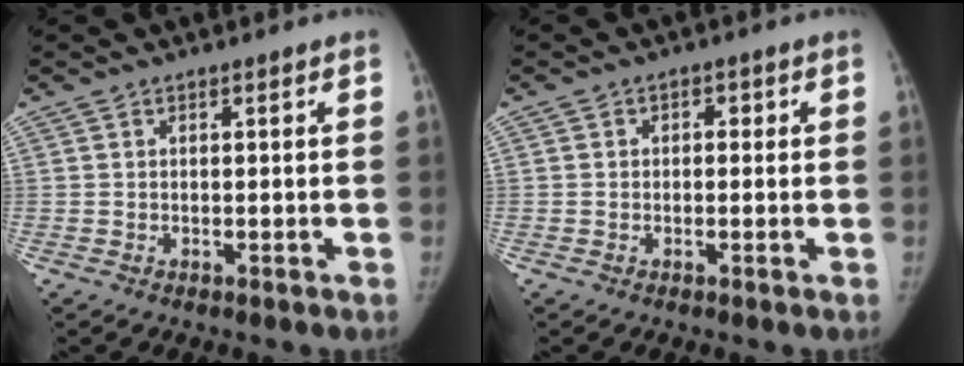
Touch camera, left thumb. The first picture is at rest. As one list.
[{"total": 1.7, "force": [0.1, 1.5, 0.8], "torque": [0.003, 0.006, -0.007]}]